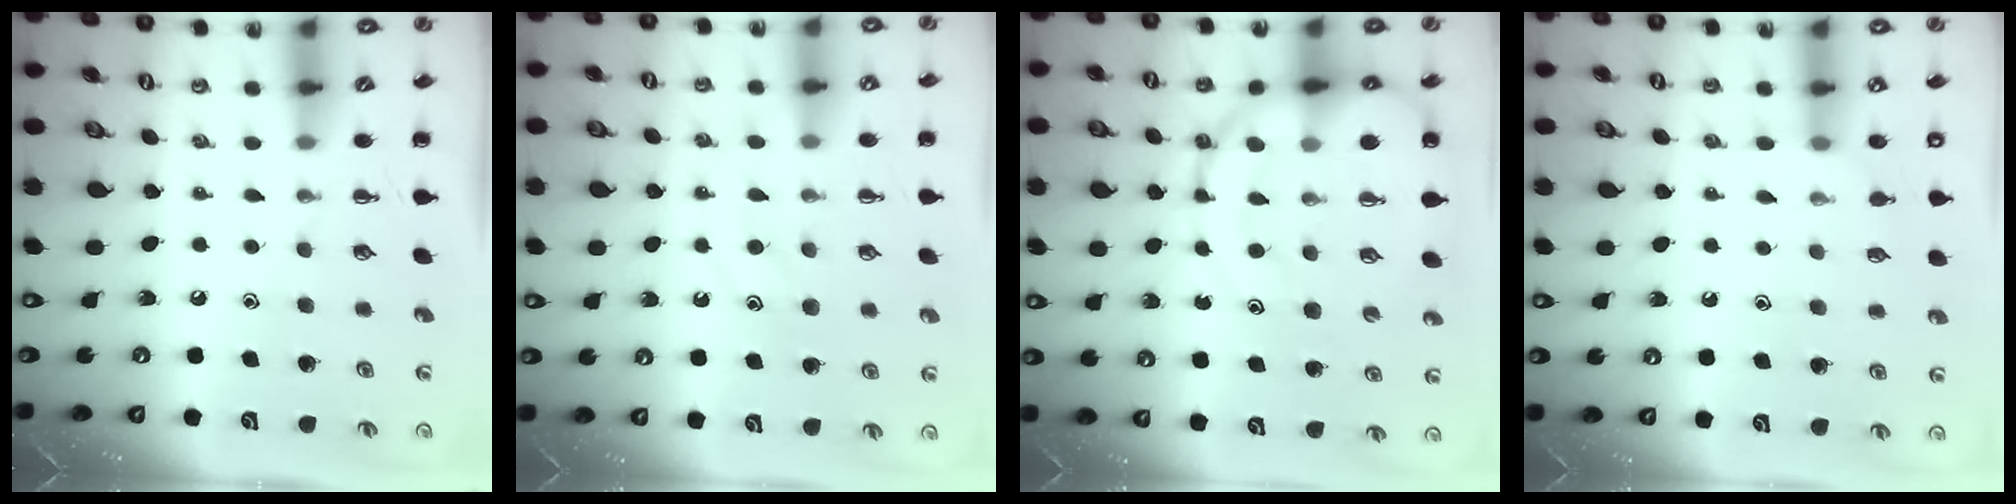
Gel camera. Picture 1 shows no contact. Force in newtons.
{"total": 10.6, "press": 10.5, "slide": 0.9}
{"total": 17.2, "press": 17.0, "slide": 3.1}
{"total": 7.7, "press": 7.6, "slide": 1.5}